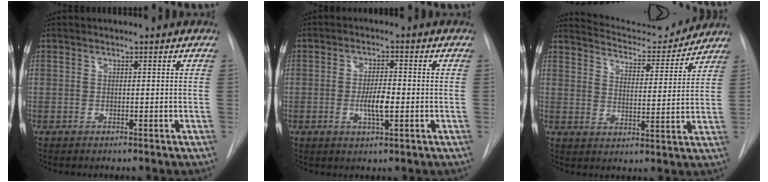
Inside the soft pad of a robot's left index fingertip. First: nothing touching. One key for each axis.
{"total": 4.4, "fx": -0.9, "fy": 1.0, "fz": 4.2, "tx": -0.077, "ty": -0.002, "tz": -0.013}
{"total": 11.6, "fx": 11.4, "fy": 1.4, "fz": 1.7, "tx": -0.025, "ty": -0.007, "tz": 0.160}